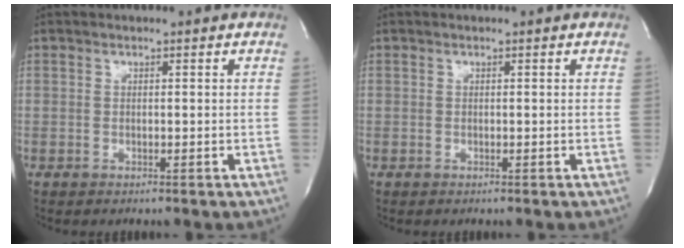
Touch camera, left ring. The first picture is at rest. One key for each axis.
{"total": 0.0}